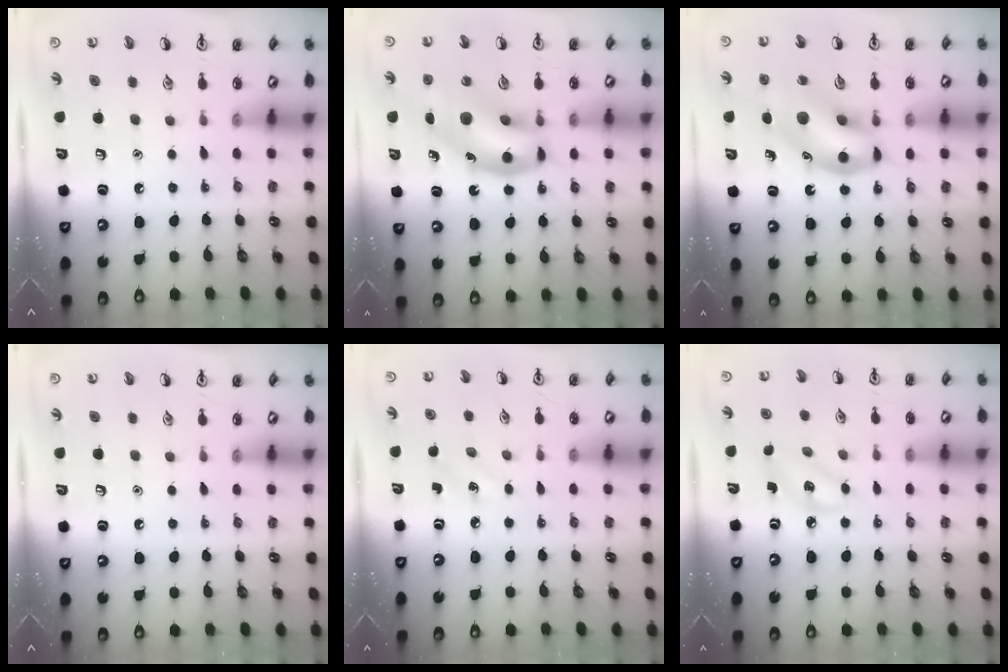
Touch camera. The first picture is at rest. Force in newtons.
{"total": 14.7, "press": 14.2, "slide": 4.0}
{"total": 13.3, "press": 12.8, "slide": 3.4}
{"total": 0.0}
{"total": 2.3, "press": 2.2, "slide": 0.8}
{"total": 3.0, "press": 2.9, "slide": 0.8}